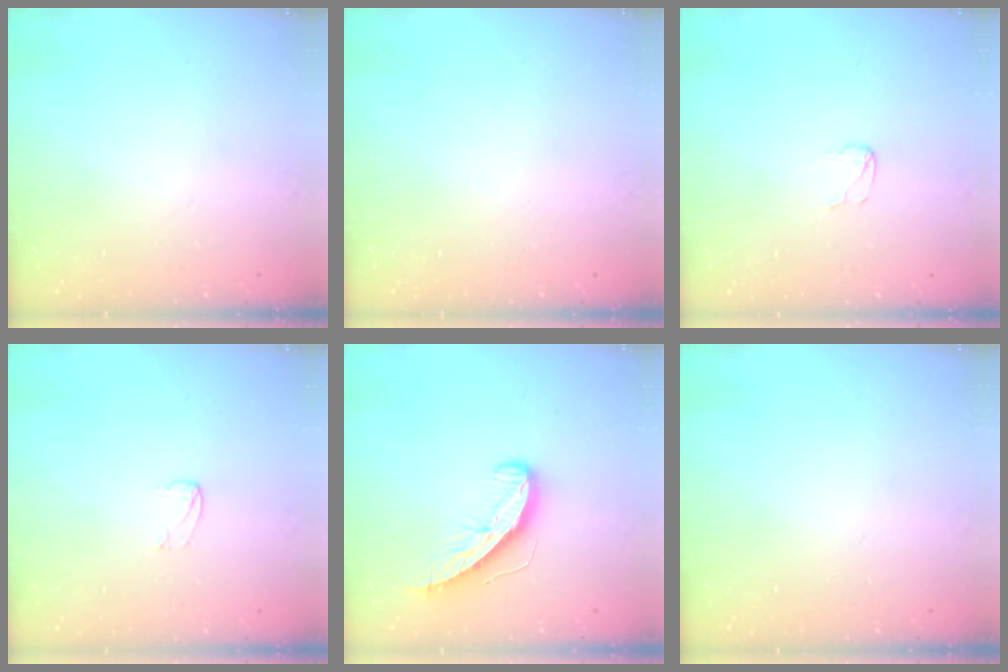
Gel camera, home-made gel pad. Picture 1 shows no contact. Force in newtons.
{"total": 0.0}
{"total": 3.1, "press": 3.1, "slide": 0.3}
{"total": 2.9, "press": 2.9, "slide": 0.2}
{"total": 9.3, "press": 9.3, "slide": 0.2}
{"total": 0.0}